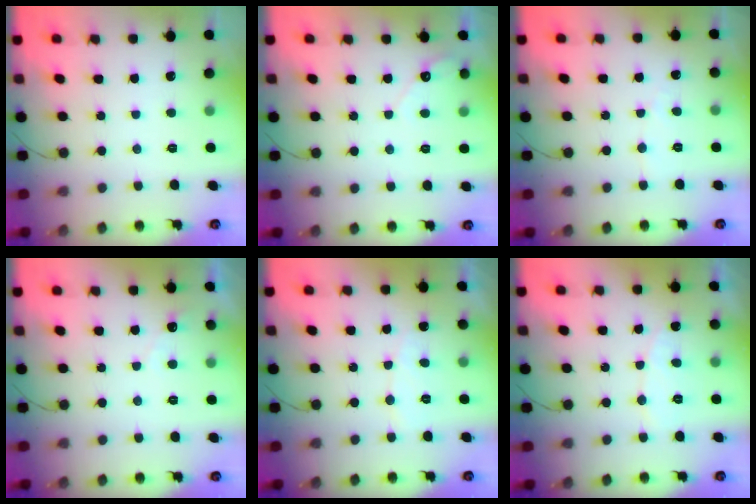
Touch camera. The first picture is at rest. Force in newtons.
{"total": 3.5, "press": 3.5, "slide": 0.2}
{"total": 2.4, "press": 2.4, "slide": 0.2}
{"total": 2.7, "press": 2.7, "slide": 0.1}
{"total": 5.4, "press": 5.4, "slide": 0.4}
{"total": 5.3, "press": 5.3, "slide": 0.4}